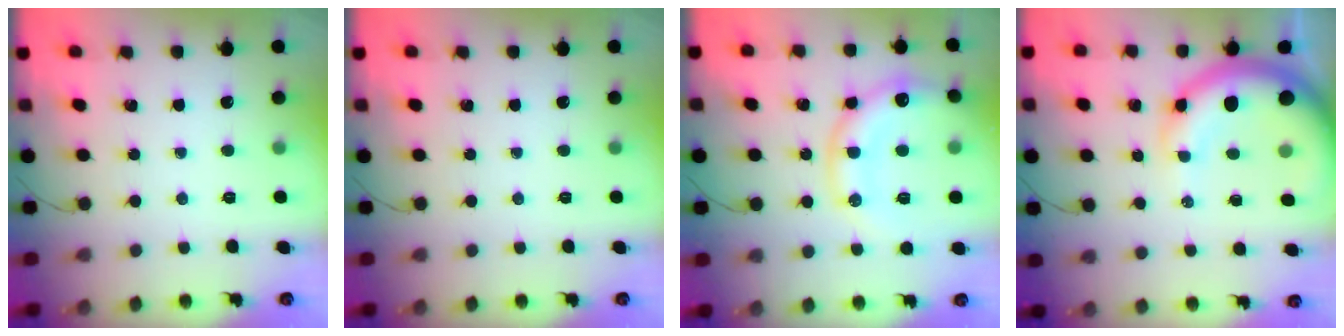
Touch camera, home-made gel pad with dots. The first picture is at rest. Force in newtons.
{"total": 0.0}
{"total": 17.0, "press": 16.8, "slide": 2.4}
{"total": 11.5, "press": 11.1, "slide": 2.8}